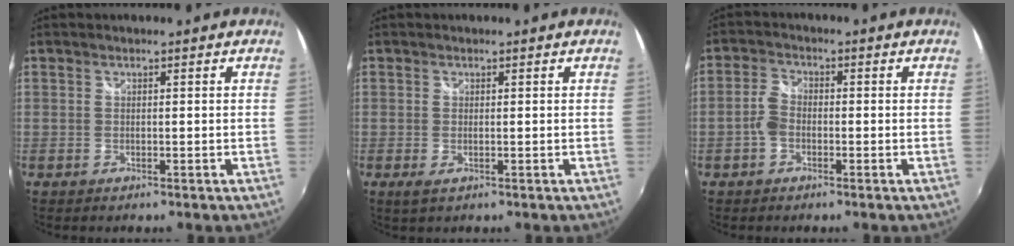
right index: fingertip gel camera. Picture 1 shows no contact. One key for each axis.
{"total": 1.7, "fx": -0.4, "fy": 0.5, "fz": 1.6, "tx": -0.030, "ty": -0.006, "tz": -0.005}
{"total": 3.4, "fx": -1.3, "fy": 2.2, "fz": 2.2, "tx": -0.049, "ty": 0.009, "tz": -0.027}